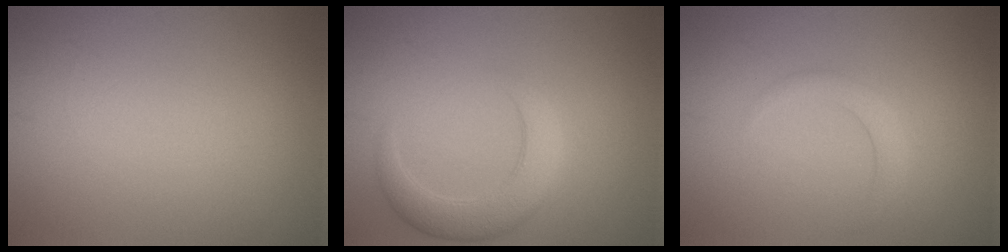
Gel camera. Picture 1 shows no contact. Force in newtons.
{"total": 4.1, "press": 4.1, "slide": 0.6}
{"total": 1.6, "press": 1.6, "slide": 0.1}